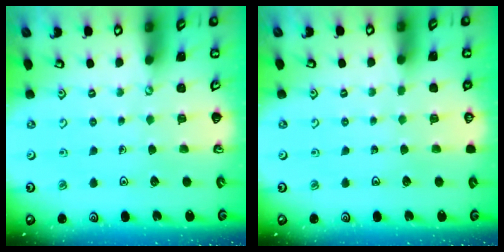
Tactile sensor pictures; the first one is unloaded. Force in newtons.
{"total": 0.0}